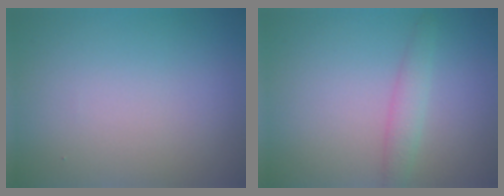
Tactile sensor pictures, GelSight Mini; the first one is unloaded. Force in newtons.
{"total": 1.8, "press": 1.8, "slide": 0.1}